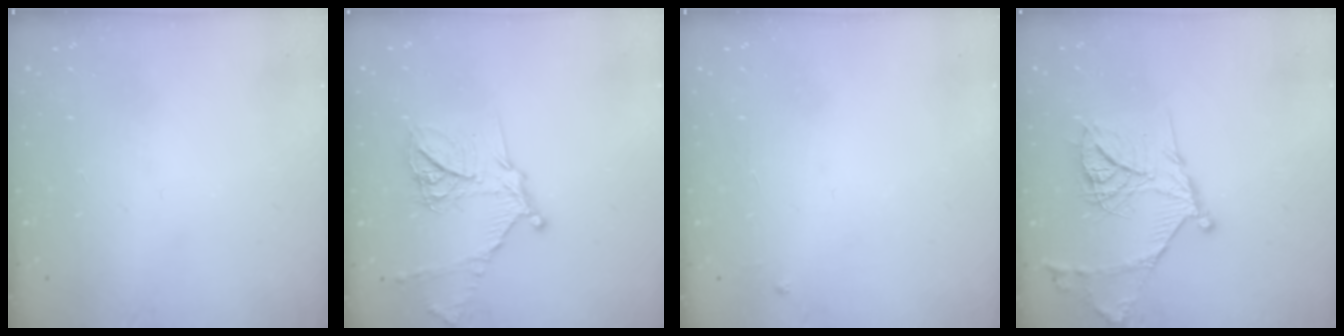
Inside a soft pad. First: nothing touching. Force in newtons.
{"total": 15.4, "press": 15.4, "slide": 1.1}
{"total": 3.1, "press": 3.1, "slide": 0.5}
{"total": 18.4, "press": 18.4, "slide": 1.3}